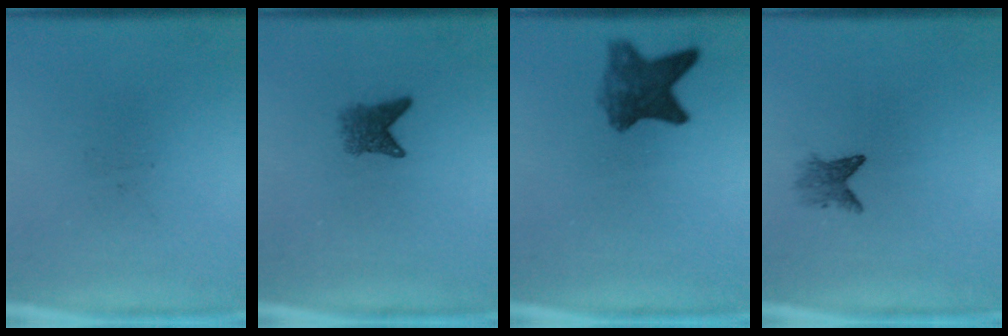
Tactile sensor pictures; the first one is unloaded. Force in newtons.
{"total": 2.8}
{"total": 6.1}
{"total": 2.2}